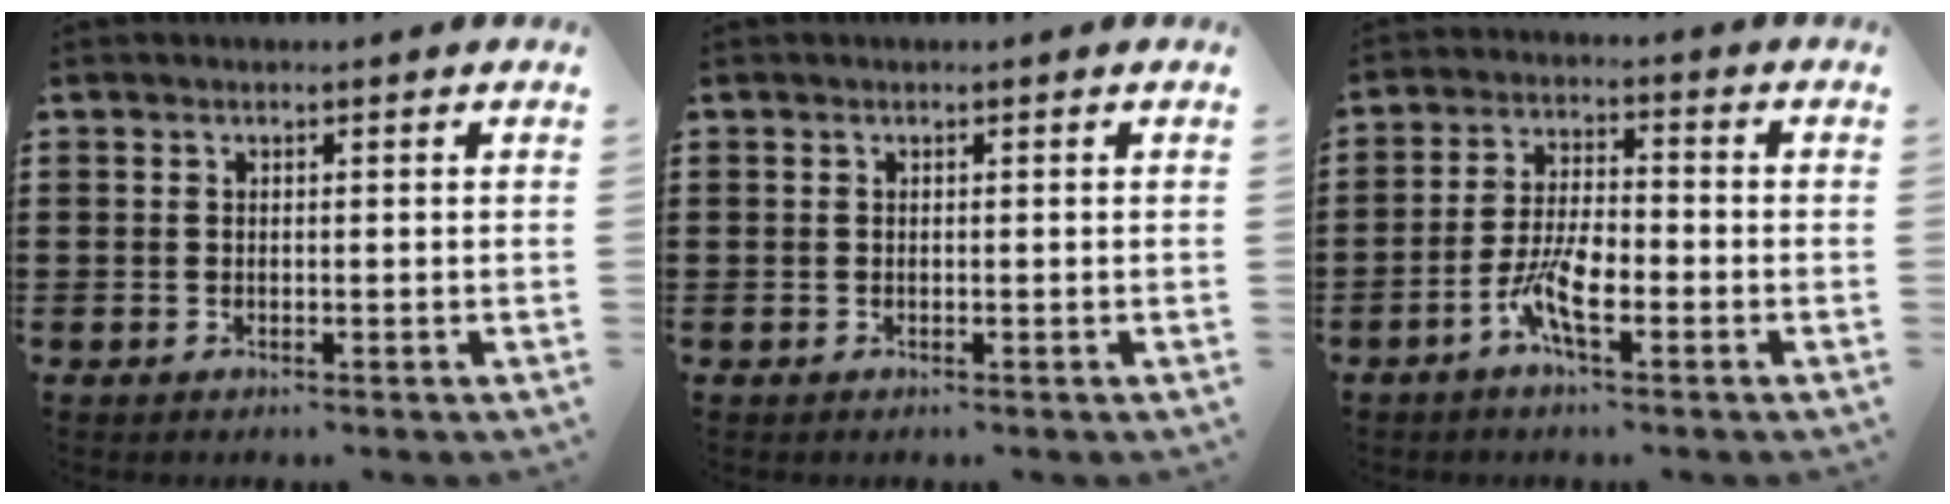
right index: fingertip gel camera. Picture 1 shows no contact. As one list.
[{"total": 0.0}, {"total": 7.0, "force": [-3.4, 1.9, 5.8], "torque": [-0.135, -0.013, -0.069]}]